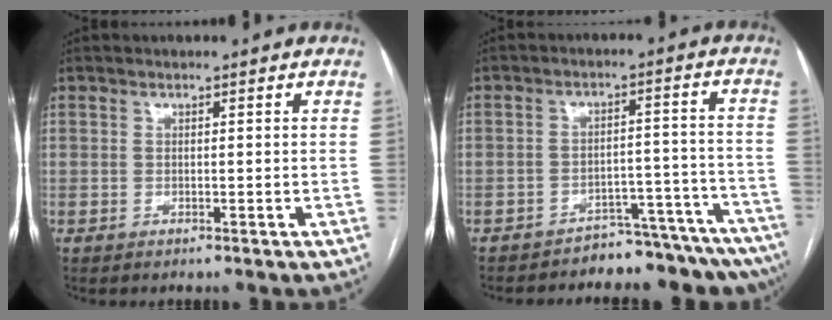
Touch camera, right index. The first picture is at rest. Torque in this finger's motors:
{"motor_torque": [0.30, -0.49, 0.17, -0.01]}